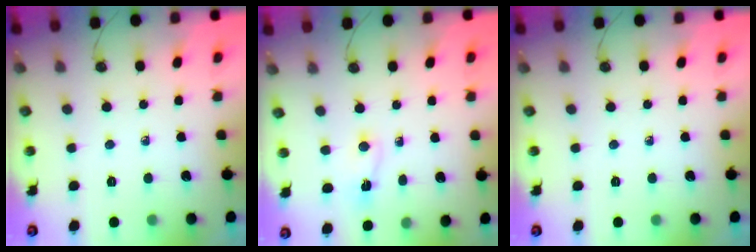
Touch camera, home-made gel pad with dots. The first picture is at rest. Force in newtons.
{"total": 11.2, "press": 2.3, "slide": 11.0}
{"total": 0.0}